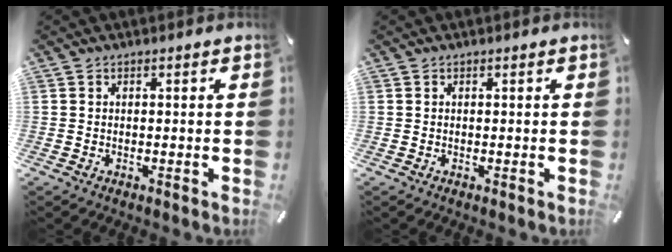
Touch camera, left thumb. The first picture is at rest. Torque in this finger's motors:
{"motor_torque": [0.00, 0.00, -0.02, 0.00, 0.00]}